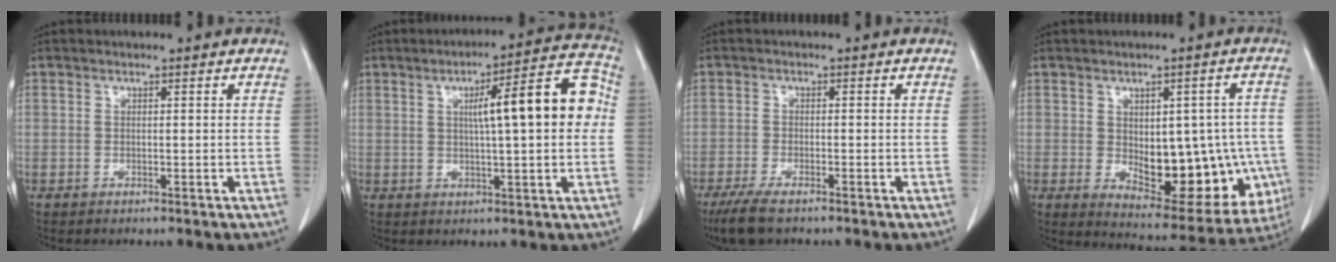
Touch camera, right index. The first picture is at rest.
{"total": 12.5, "force": [1.7, 1.8, 12.2], "torque": [-0.164, 0.036, 0.021]}
{"total": 5.3, "force": [-3.9, 1.1, 3.5], "torque": [-0.068, -0.014, -0.065]}
{"total": 16.4, "force": [-2.4, 8.0, 14.1], "torque": [-0.172, 0.011, -0.004]}